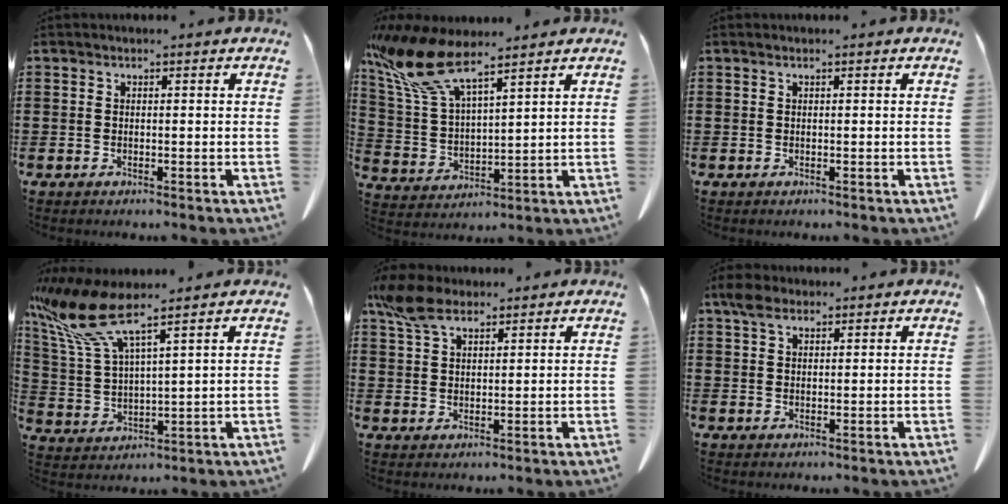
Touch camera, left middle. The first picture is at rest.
{"total": 11.8, "force": [8.2, 3.3, 7.8], "torque": [-0.195, -0.035, 0.144]}
{"total": 0.0}
{"total": 10.8, "force": [7.6, 2.1, 7.4], "torque": [-0.189, -0.038, 0.130]}
{"total": 6.3, "force": [4.4, 2.8, 3.5], "torque": [-0.083, 0.001, 0.084]}
{"total": 3.3, "force": [2.2, 1.8, 1.8], "torque": [-0.042, 0.008, 0.041]}